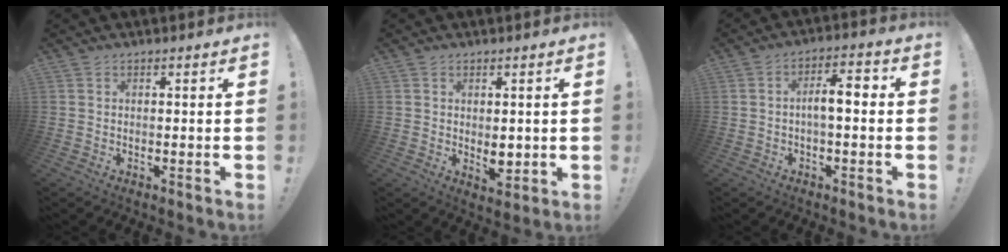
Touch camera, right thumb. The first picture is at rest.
{"total": 4.4, "force": [0.3, 2.9, 3.2], "torque": [-0.030, -0.002, 0.007]}
{"total": 7.2, "force": [-0.4, 2.6, 6.7], "torque": [-0.103, 0.011, -0.012]}